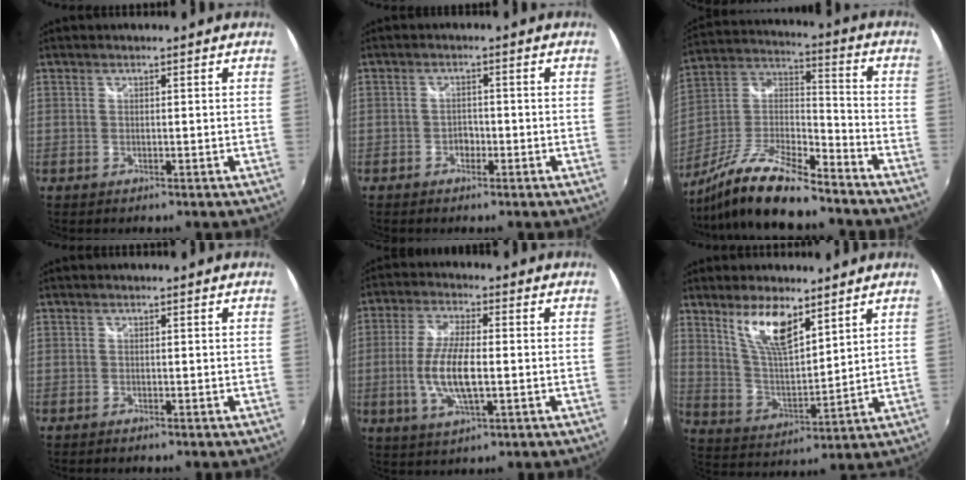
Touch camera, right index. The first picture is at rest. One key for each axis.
{"total": 1.9, "fx": -1.1, "fy": 1.4, "fz": 0.6, "tx": -0.012, "ty": 0.002, "tz": -0.018}
{"total": 17.9, "fx": -13.9, "fy": 4.1, "fz": 10.5, "tx": -0.223, "ty": -0.007, "tz": -0.256}
{"total": 0.5, "fx": -0.5, "fy": 0.2, "fz": 0.1, "tx": -0.005, "ty": -0.003, "tz": -0.011}
{"total": 10.0, "fx": -1.5, "fy": 3.1, "fz": 9.4, "tx": -0.194, "ty": -0.003, "tz": -0.031}
{"total": 10.9, "fx": 7.0, "fy": 3.4, "fz": 7.6, "tx": -0.140, "ty": 0.001, "tz": 0.141}